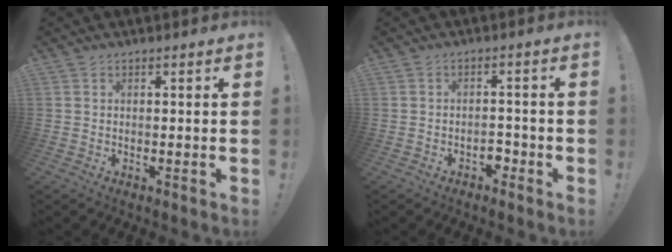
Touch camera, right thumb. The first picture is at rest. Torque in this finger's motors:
{"motor_torque": [0.38, -0.25, 0.37, -0.29, 0.01]}